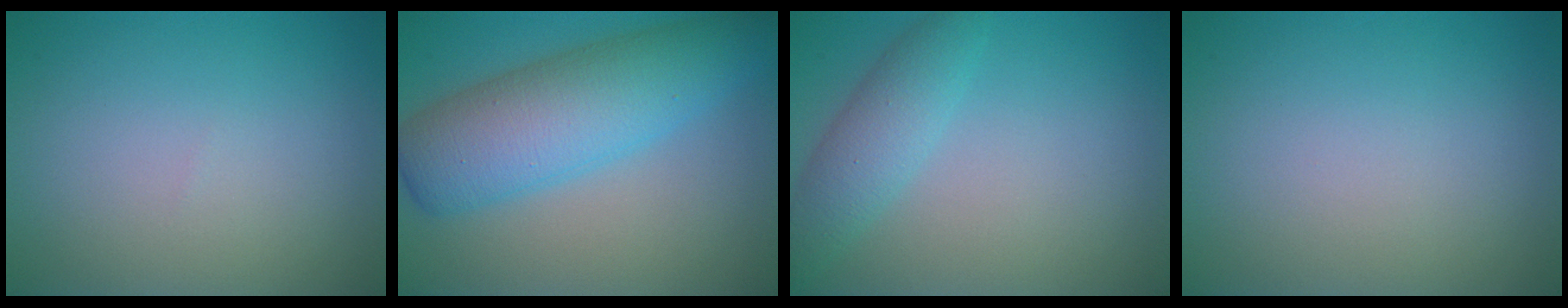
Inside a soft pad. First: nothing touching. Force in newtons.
{"total": 8.3, "press": 8.2, "slide": 0.1}
{"total": 3.0, "press": 3.0, "slide": 0.2}
{"total": 0.0}